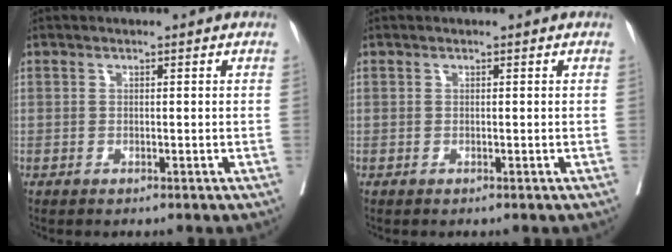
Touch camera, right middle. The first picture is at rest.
{"total": 0.0}